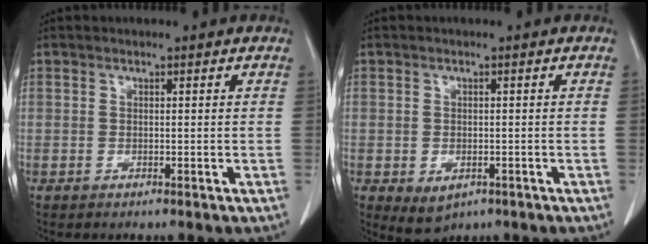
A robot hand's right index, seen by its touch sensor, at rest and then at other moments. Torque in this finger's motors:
{"motor_torque": [0.54, -0.48, 0.09, 0.01]}